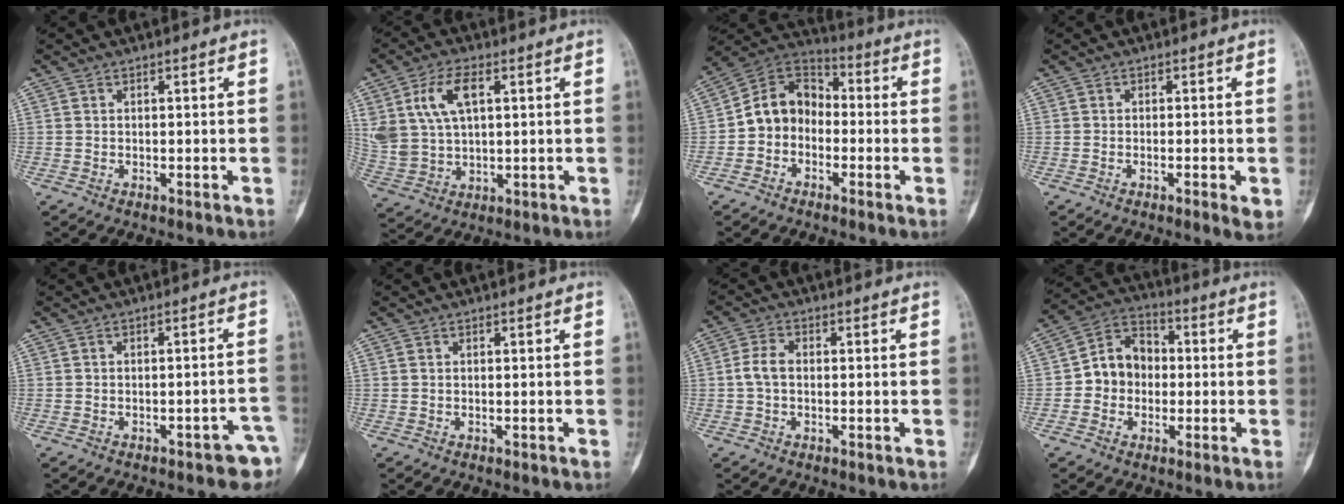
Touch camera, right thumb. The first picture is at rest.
{"total": 10.9, "force": [3.8, 6.0, 8.2], "torque": [-0.169, -0.001, 0.083]}
{"total": 10.2, "force": [-1.9, 8.4, 5.4], "torque": [-0.072, 0.048, -0.052]}
{"total": 2.7, "force": [-0.9, 0.5, 2.5], "torque": [-0.043, -0.006, -0.015]}
{"total": 5.4, "force": [-3.3, 2.3, 3.5], "torque": [-0.026, 0.030, -0.037]}
{"total": 0.0}
{"total": 5.1, "force": [-0.2, 3.4, 3.9], "torque": [-0.080, 0.017, -0.011]}
{"total": 9.6, "force": [-0.7, 8.2, 5.0], "torque": [-0.054, 0.034, -0.026]}